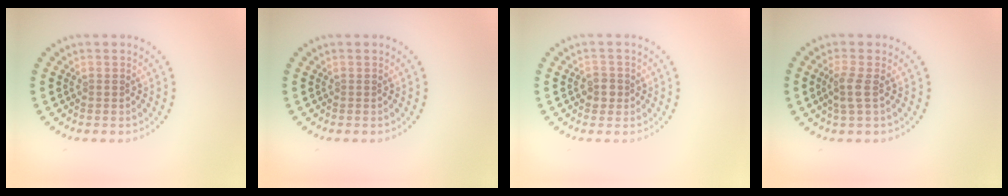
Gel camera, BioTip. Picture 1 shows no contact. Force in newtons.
{"total": 0.0}
{"total": 1.6, "press": 1.5, "slide": 0.6}
{"total": 1.8, "press": 1.6, "slide": 0.9}